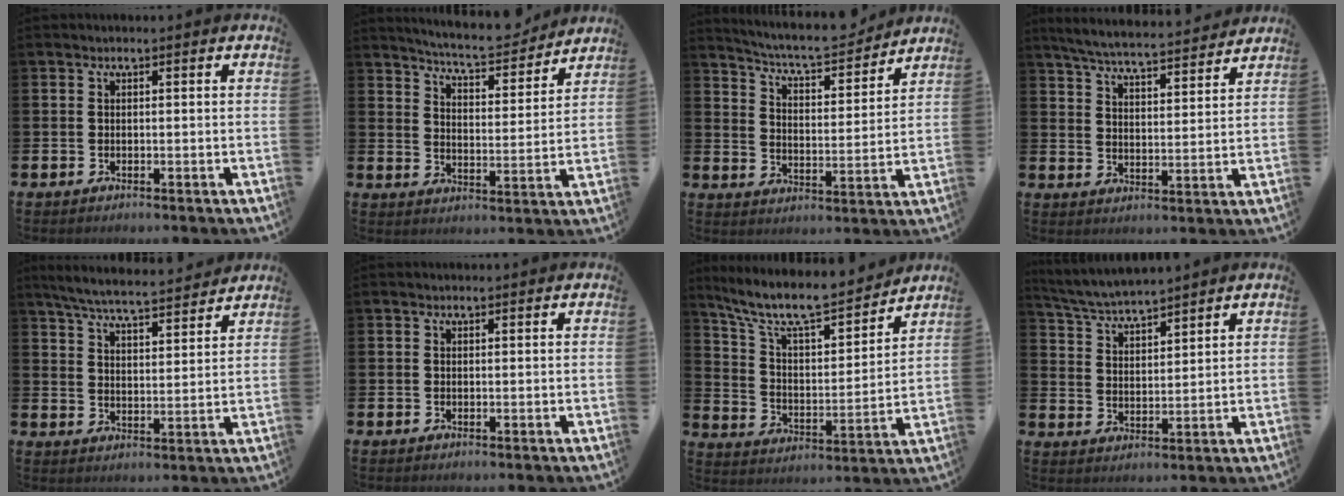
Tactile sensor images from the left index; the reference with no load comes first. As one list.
[{"total": 6.9, "force": [6.7, 0.6, 1.5], "torque": [-0.052, -0.045, 0.117]}, {"total": 7.2, "force": [6.9, 1.0, 1.9], "torque": [-0.064, -0.050, 0.117]}, {"total": 6.1, "force": [5.9, 0.4, 1.4], "torque": [-0.056, -0.040, 0.103]}, {"total": 6.5, "force": [6.3, 0.4, 1.9], "torque": [-0.064, -0.038, 0.109]}, {"total": 0.6, "force": [0.6, 0.1, 0.1], "torque": [0.005, -0.002, 0.009]}, {"total": 10.1, "force": [9.0, 2.3, 4.1], "torque": [-0.116, -0.060, 0.152]}, {"total": 5.1, "force": [5.1, 0.1, 0.6], "torque": [-0.038, -0.030, 0.091]}]